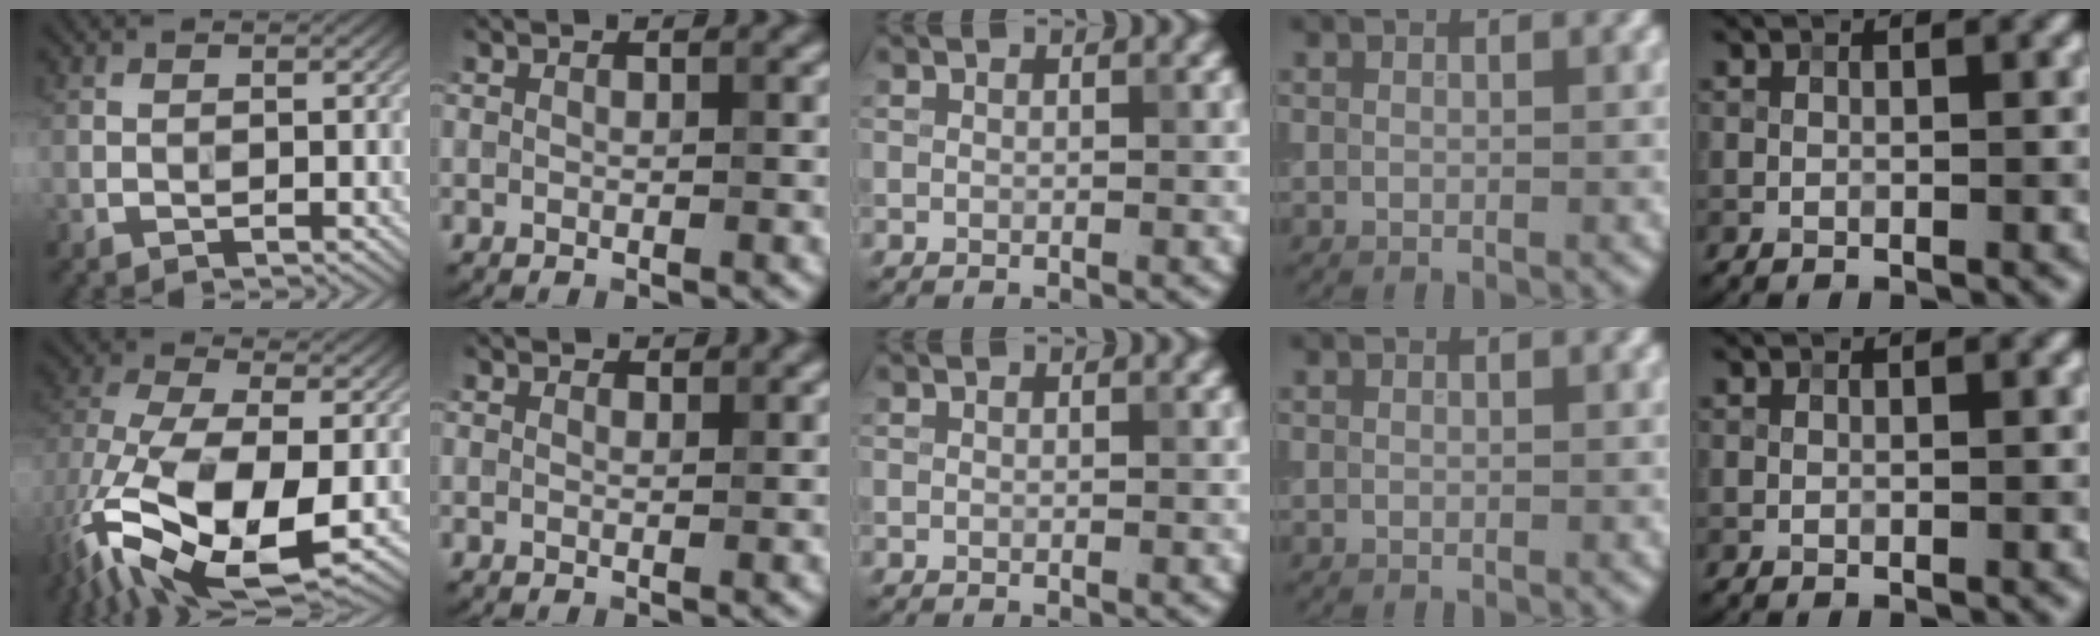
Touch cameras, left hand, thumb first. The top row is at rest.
{"thumb": {"total": 15.8, "force": [-5.0, 7.7, 12.9], "torque": [-0.293, -0.025, -0.088]}, "index": {"total": 0.7, "force": [0.6, 0.3, 0.2], "torque": [-0.001, 0.000, 0.005]}}